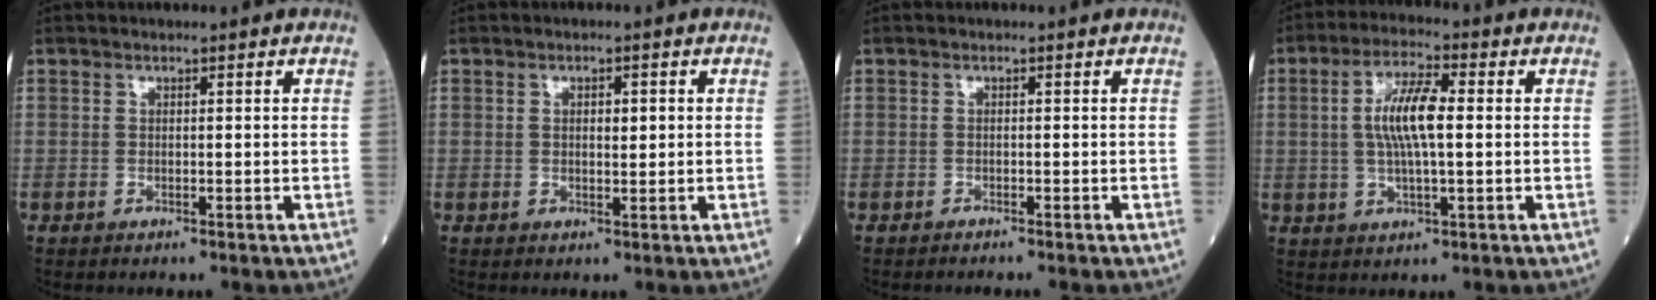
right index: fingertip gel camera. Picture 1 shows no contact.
{"total": 2.0, "force": [0.3, 0.8, 1.8], "torque": [-0.029, 0.002, 0.005]}
{"total": 1.1, "force": [-1.0, -0.1, 0.5], "torque": [-0.007, 0.001, -0.011]}
{"total": 8.2, "force": [0.8, 1.7, 8.0], "torque": [-0.159, 0.010, 0.013]}